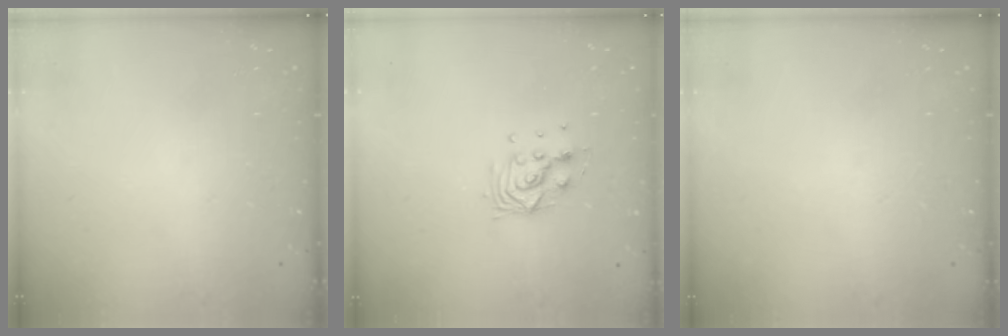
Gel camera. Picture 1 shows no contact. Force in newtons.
{"total": 8.3, "press": 8.3, "slide": 0.7}
{"total": 0.0}